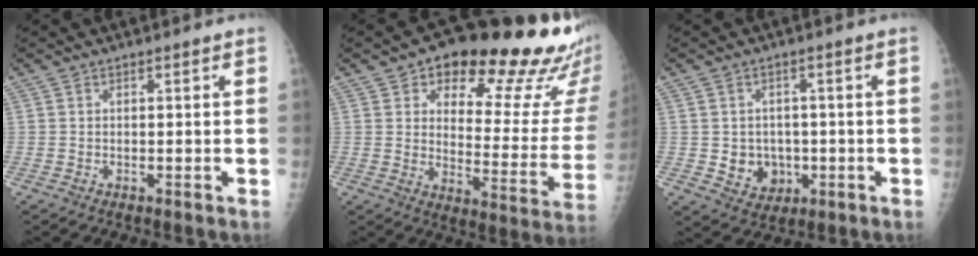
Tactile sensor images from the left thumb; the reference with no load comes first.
{"total": 24.2, "force": [15.8, 9.4, 15.8], "torque": [-0.155, -0.067, 0.204]}
{"total": 6.2, "force": [-0.8, 5.6, 2.7], "torque": [-0.010, 0.005, -0.001]}